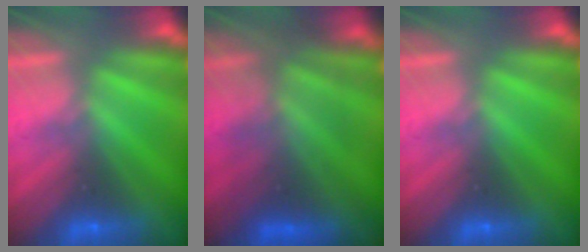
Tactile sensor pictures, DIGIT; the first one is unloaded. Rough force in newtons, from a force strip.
{"total": 4.4}
{"total": 0.0}